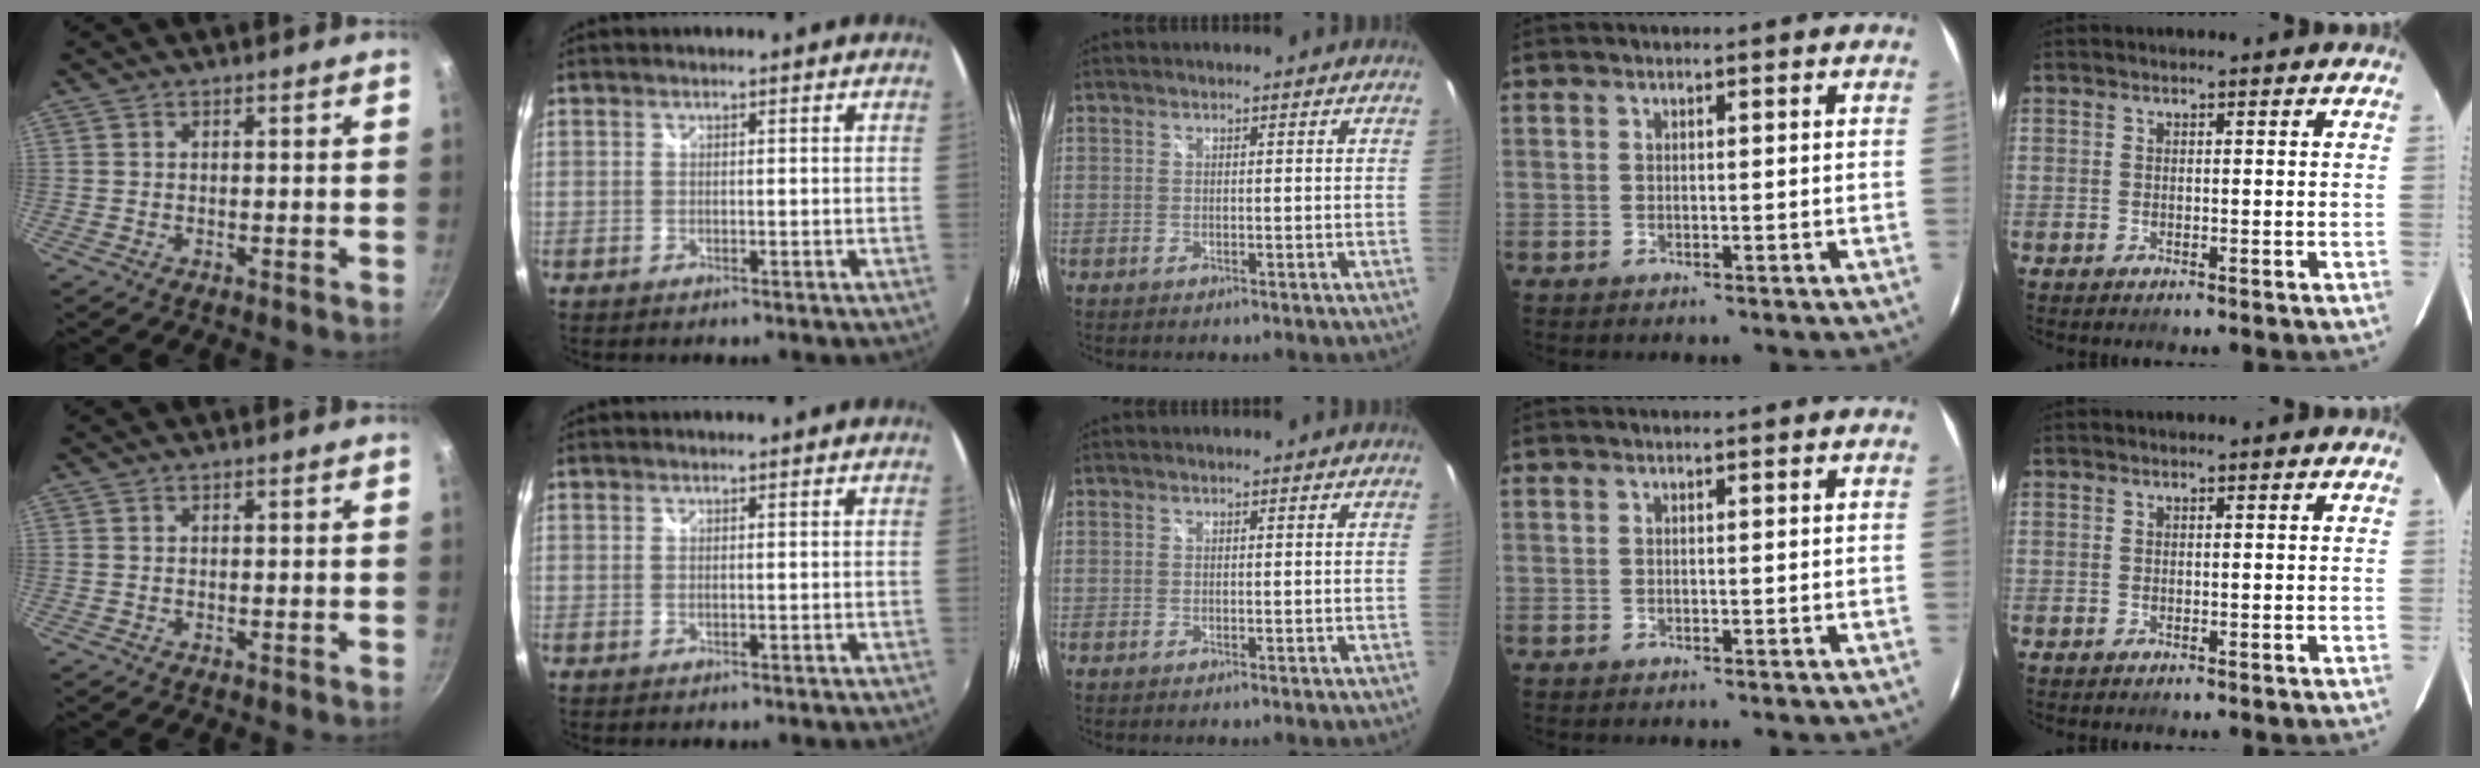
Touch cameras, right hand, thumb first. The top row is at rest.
{}